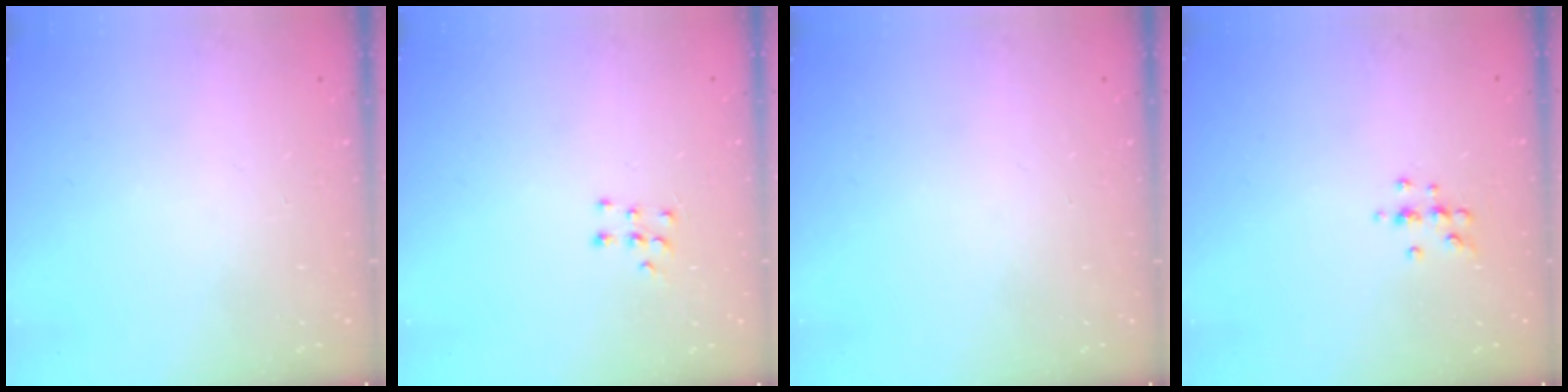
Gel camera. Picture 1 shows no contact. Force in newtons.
{"total": 6.0, "press": 6.0, "slide": 0.4}
{"total": 0.0}
{"total": 4.9, "press": 4.8, "slide": 0.7}